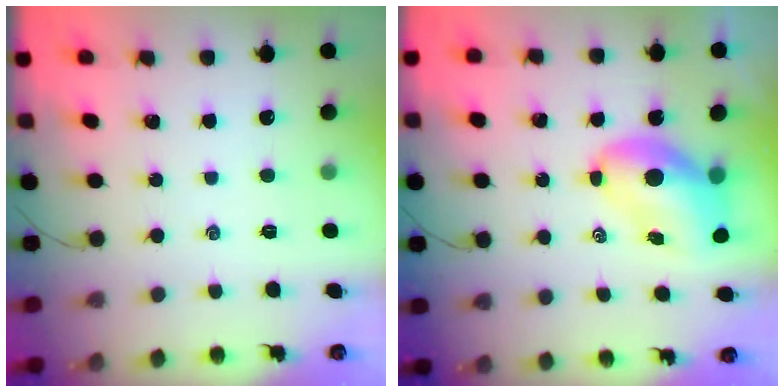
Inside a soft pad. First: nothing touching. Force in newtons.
{"total": 9.3, "press": 9.1, "slide": 1.9}